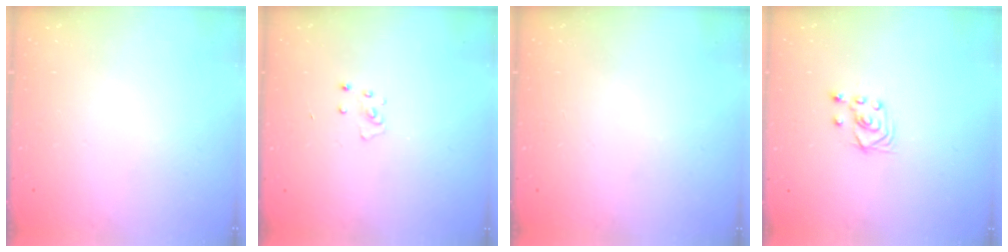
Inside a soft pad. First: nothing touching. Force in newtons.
{"total": 2.6, "press": 2.6, "slide": 0.2}
{"total": 0.0}
{"total": 2.8, "press": 2.6, "slide": 1.1}